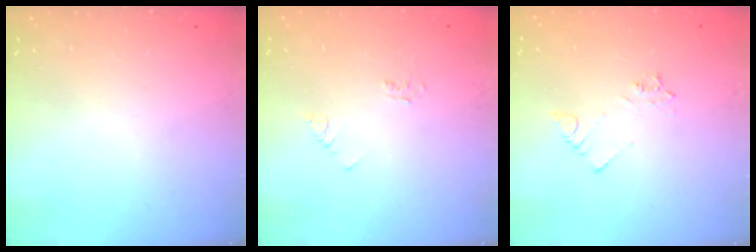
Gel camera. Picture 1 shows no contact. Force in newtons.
{"total": 3.9, "press": 3.9, "slide": 0.5}
{"total": 2.5, "press": 2.4, "slide": 0.4}